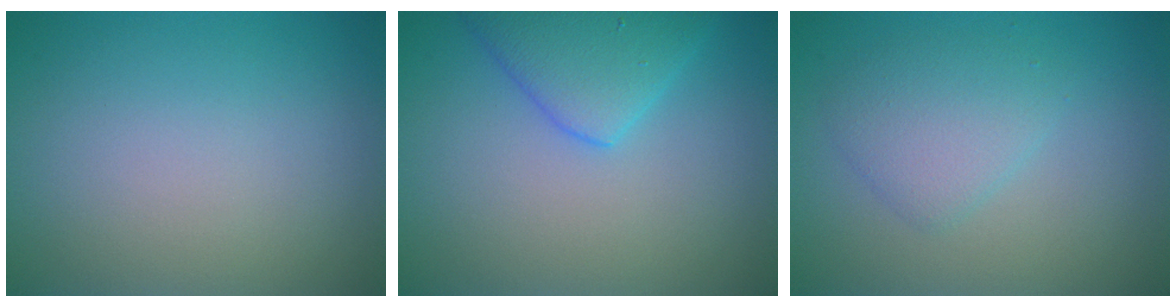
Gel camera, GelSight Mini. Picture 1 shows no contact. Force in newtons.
{"total": 4.2, "press": 4.2, "slide": 0.3}
{"total": 2.8, "press": 2.8, "slide": 0.1}